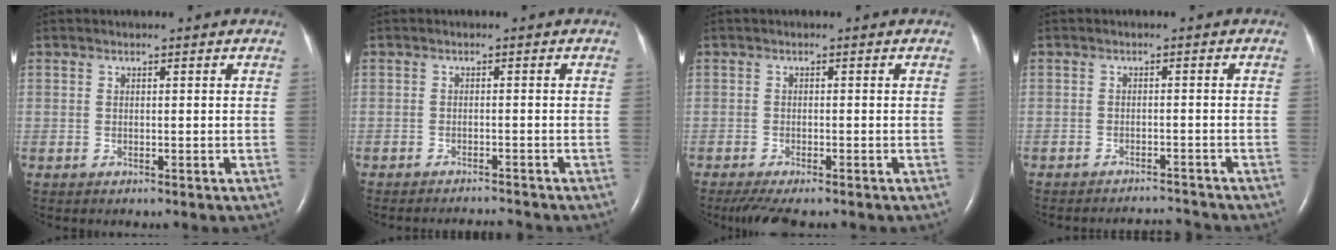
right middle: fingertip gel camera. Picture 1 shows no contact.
{"total": 3.7, "force": [-3.6, -0.6, 0.2], "torque": [-0.003, -0.011, -0.053]}
{"total": 5.8, "force": [-4.6, 1.1, 3.4], "torque": [-0.052, -0.013, -0.071]}
{"total": 4.6, "force": [-4.6, -0.5, -0.5], "torque": [0.002, -0.003, -0.068]}